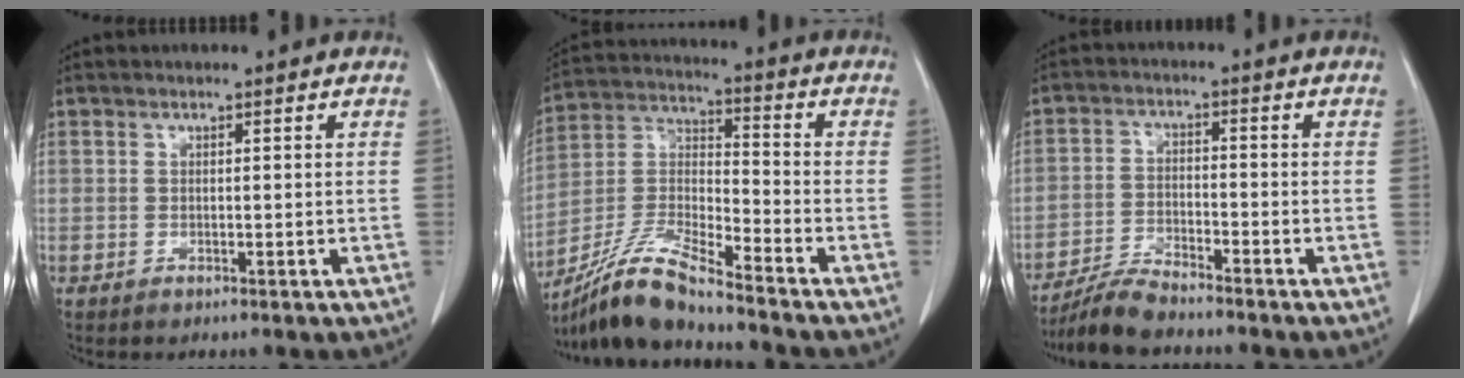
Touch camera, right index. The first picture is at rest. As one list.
[{"total": 11.9, "force": [-10.7, -0.2, 5.3], "torque": [-0.112, -0.003, -0.205]}, {"total": 6.2, "force": [-5.7, 0.4, 2.2], "torque": [-0.041, -0.017, -0.110]}]